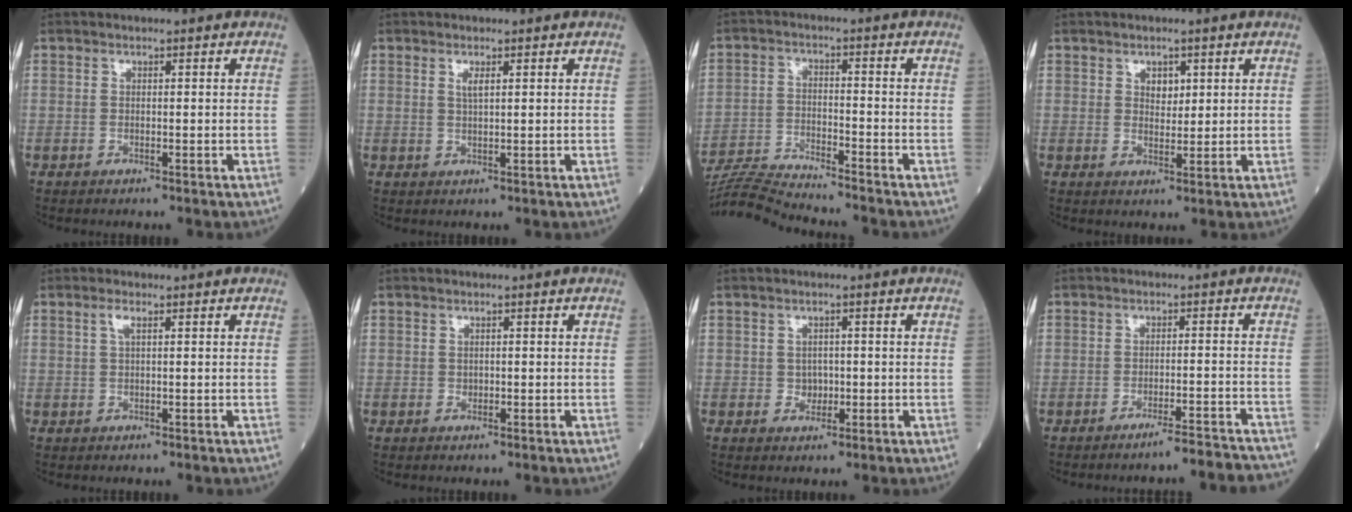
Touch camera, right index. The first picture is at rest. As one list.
[{"total": 1.5, "force": [0.7, 0.2, 1.3], "torque": [-0.028, -0.003, 0.014]}, {"total": 10.7, "force": [-10.3, -0.9, 2.9], "torque": [-0.049, -0.011, -0.180]}, {"total": 2.4, "force": [1.1, 1.5, 1.5], "torque": [-0.018, -0.002, 0.018]}, {"total": 1.4, "force": [0.6, 0.2, 1.3], "torque": [-0.032, 0.006, 0.012]}, {"total": 0.6, "force": [0.0, 0.5, 0.2], "torque": [0.000, 0.002, 0.000]}, {"total": 2.0, "force": [-0.2, 1.7, 1.0], "torque": [-0.011, 0.004, 0.000]}, {"total": 8.1, "force": [-7.7, 0.0, 2.5], "torque": [-0.010, 0.005, -0.101]}]